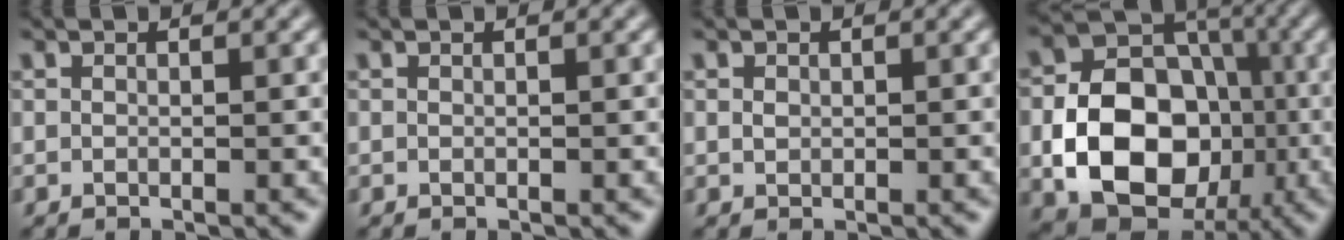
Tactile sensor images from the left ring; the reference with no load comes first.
{"total": 0.0}
{"total": 0.6, "force": [0.1, 0.5, 0.3], "torque": [-0.005, -0.002, 0.002]}
{"total": 11.7, "force": [-2.4, 8.8, 7.4], "torque": [-0.129, -0.005, -0.044]}